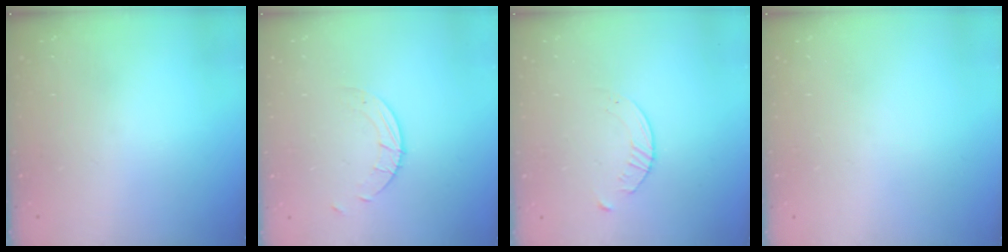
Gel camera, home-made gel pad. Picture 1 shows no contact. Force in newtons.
{"total": 2.6, "press": 2.6, "slide": 0.2}
{"total": 3.1, "press": 3.0, "slide": 0.4}
{"total": 0.0}